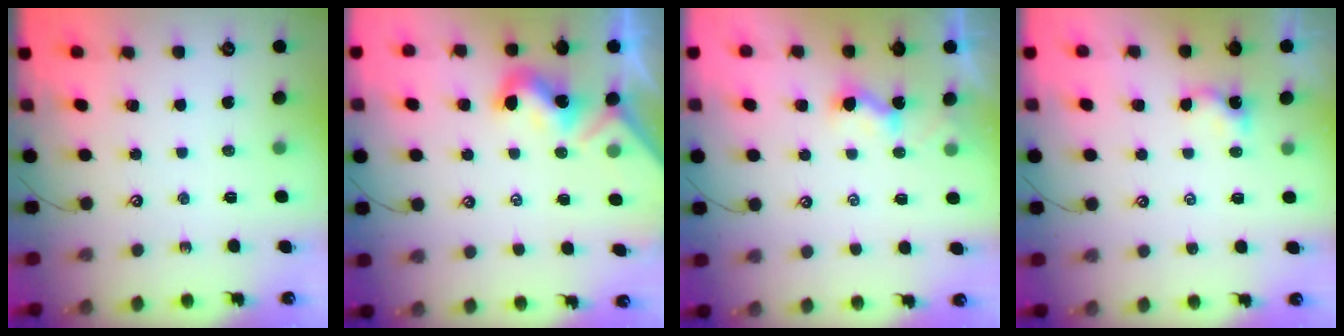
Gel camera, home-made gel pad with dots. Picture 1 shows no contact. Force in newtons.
{"total": 1.9, "press": 1.9, "slide": 0.3}
{"total": 2.3, "press": 2.3, "slide": 0.3}
{"total": 0.8, "press": 0.8, "slide": 0.1}